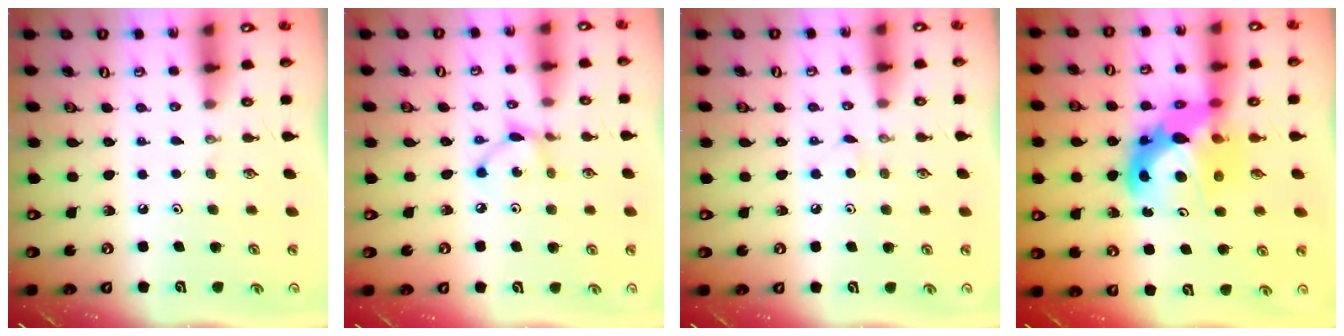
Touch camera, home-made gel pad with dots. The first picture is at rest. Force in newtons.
{"total": 5.1, "press": 5.1, "slide": 0.1}
{"total": 2.9, "press": 2.9, "slide": 0.4}
{"total": 13.7, "press": 13.6, "slide": 1.1}